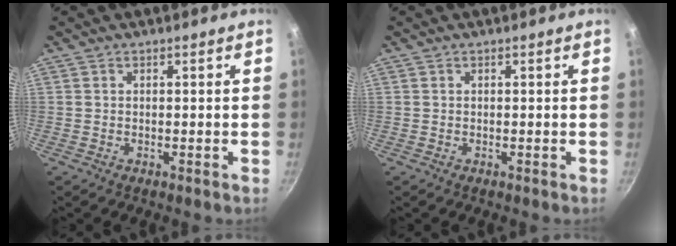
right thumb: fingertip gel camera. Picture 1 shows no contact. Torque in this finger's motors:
{"motor_torque": [-0.15, -0.04, 0.16, -0.16, 0.00]}